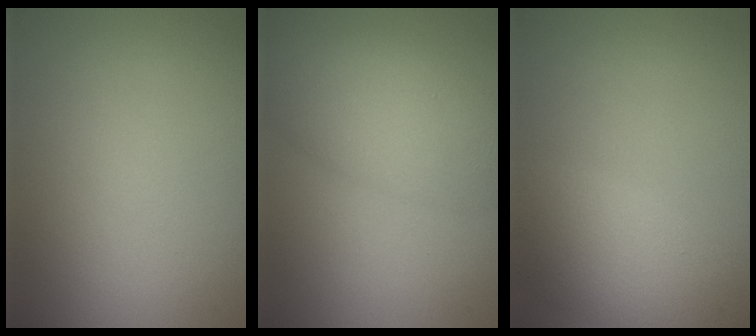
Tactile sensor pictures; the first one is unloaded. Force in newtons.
{"total": 5.8, "press": 5.8, "slide": 0.2}
{"total": 4.3, "press": 4.3, "slide": 0.3}